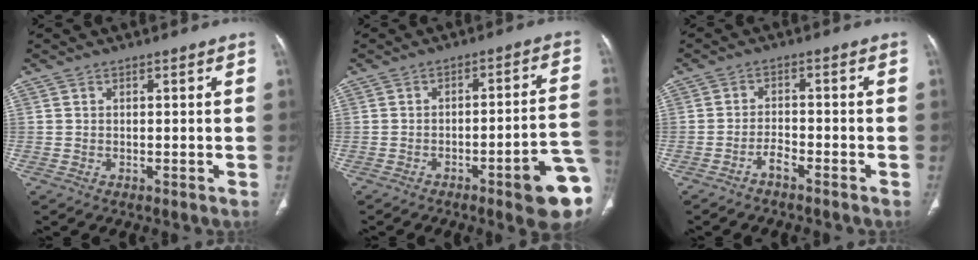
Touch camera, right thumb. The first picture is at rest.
{"total": 13.5, "force": [-5.3, 2.3, 12.3], "torque": [-0.122, 0.029, -0.064]}
{"total": 2.6, "force": [-2.1, 0.6, 1.4], "torque": [-0.033, 0.020, -0.039]}